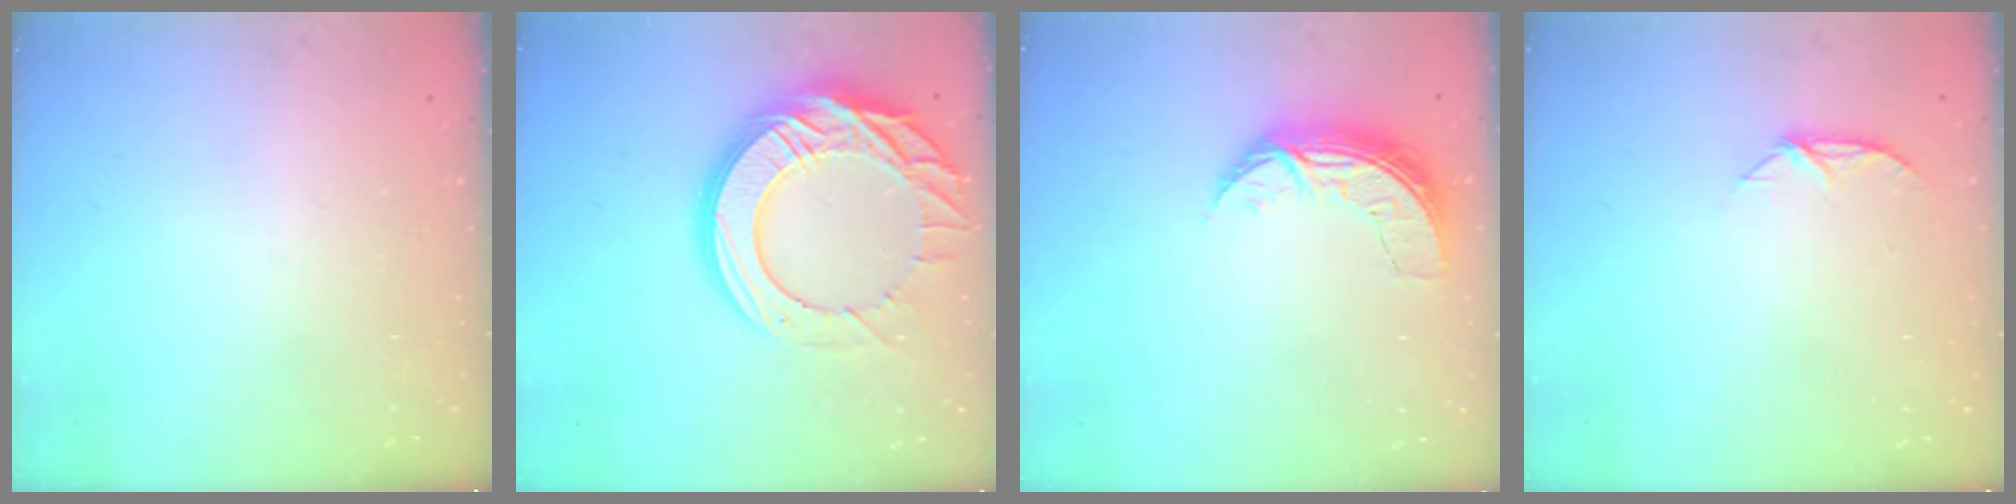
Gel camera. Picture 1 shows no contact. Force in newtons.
{"total": 22.6, "press": 22.5, "slide": 2.2}
{"total": 7.3, "press": 7.3, "slide": 0.4}
{"total": 5.8, "press": 5.7, "slide": 0.6}